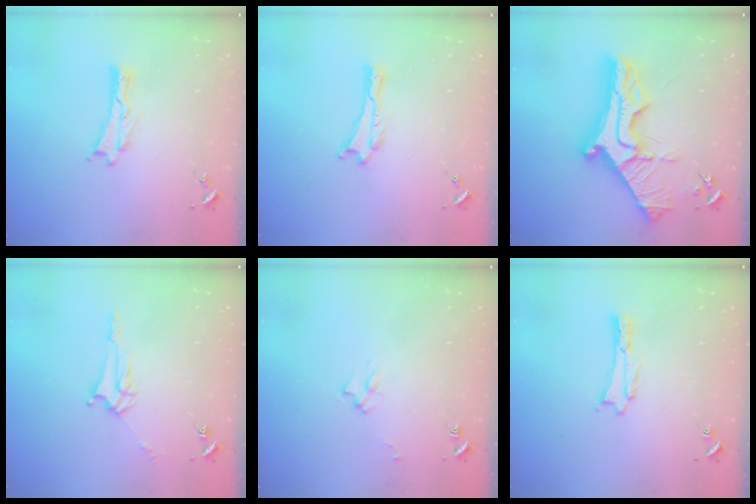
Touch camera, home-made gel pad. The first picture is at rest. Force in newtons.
{"total": 0.0}
{"total": 13.9, "press": 13.9, "slide": 1.2}
{"total": 3.0, "press": 3.0, "slide": 0.3}
{"total": 2.5, "press": 2.5, "slide": 0.4}
{"total": 0.5, "press": 0.5, "slide": 0.2}